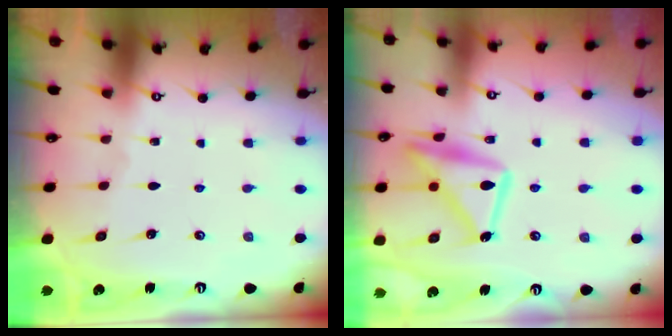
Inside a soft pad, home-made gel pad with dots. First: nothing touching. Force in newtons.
{"total": 16.3, "press": 16.3, "slide": 1.1}